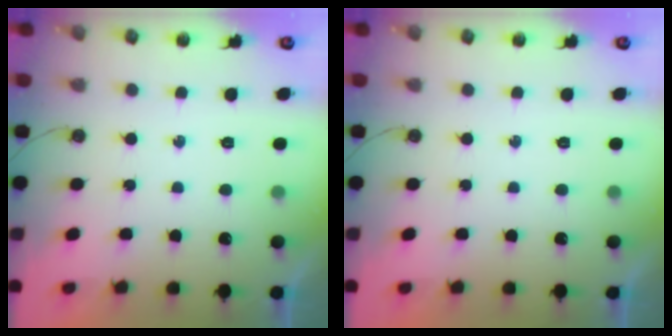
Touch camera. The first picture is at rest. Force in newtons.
{"total": 0.0}